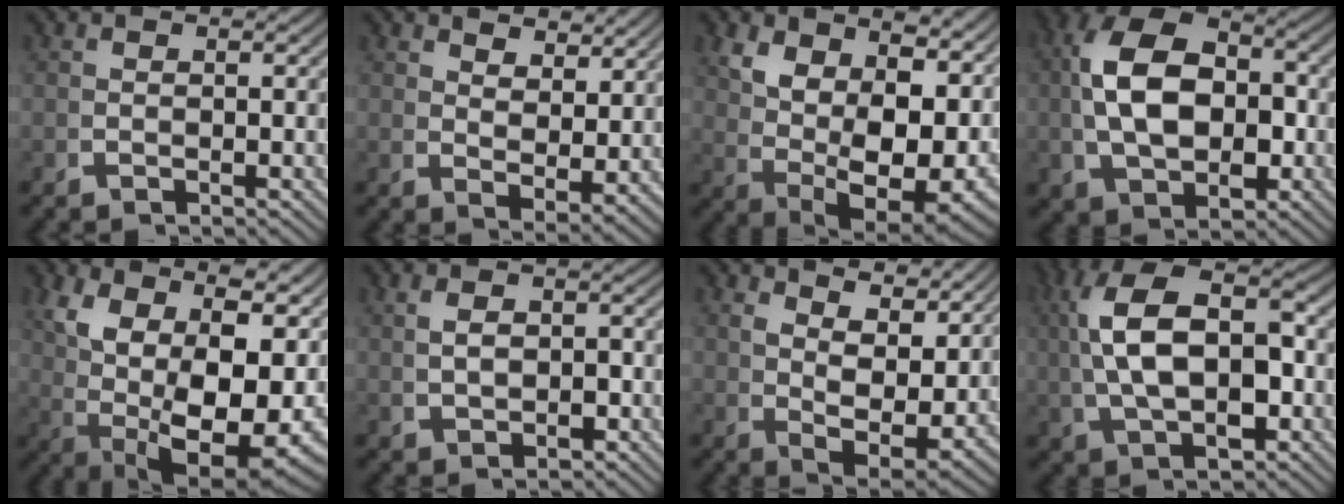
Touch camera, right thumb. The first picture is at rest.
{"total": 3.9, "force": [2.6, 1.9, 2.3], "torque": [-0.030, -0.009, 0.048]}
{"total": 14.1, "force": [2.1, 8.7, 11.0], "torque": [-0.211, -0.045, 0.059]}
{"total": 11.3, "force": [0.6, 7.2, 8.7], "torque": [-0.172, -0.023, 0.026]}
{"total": 18.7, "force": [0.6, 12.0, 14.3], "torque": [-0.274, -0.061, 0.048]}
{"total": 2.7, "force": [0.2, 1.8, 2.0], "torque": [-0.025, 0.001, 0.011]}
{"total": 6.7, "force": [2.4, 3.4, 5.3], "torque": [-0.094, -0.020, 0.051]}
{"total": 9.4, "force": [0.8, 5.2, 7.8], "torque": [-0.153, -0.010, 0.027]}